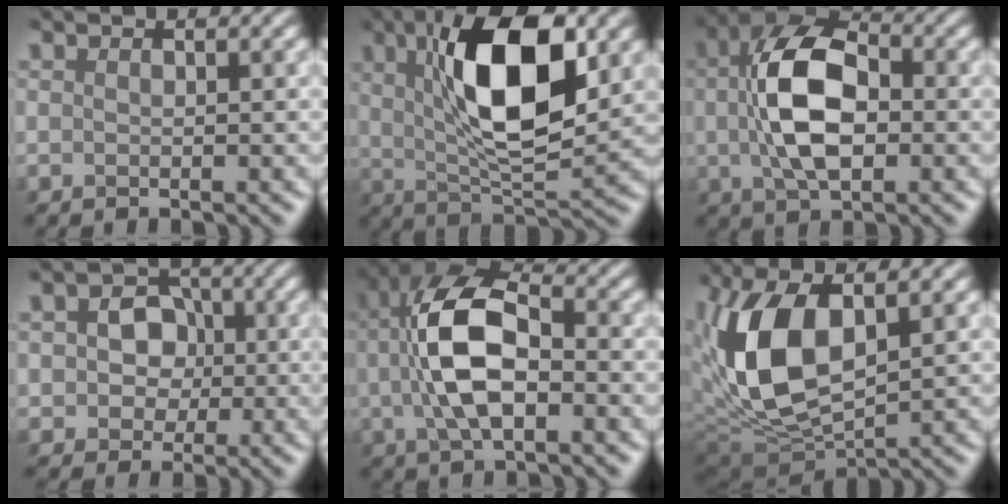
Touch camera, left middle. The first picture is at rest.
{"total": 9.1, "force": [2.6, 2.6, 8.4], "torque": [-0.159, 0.000, 0.063]}
{"total": 7.0, "force": [-0.2, 3.5, 6.1], "torque": [-0.143, 0.006, 0.010]}
{"total": 2.4, "force": [-0.4, 2.3, 0.7], "torque": [-0.015, -0.001, 0.005]}
{"total": 7.0, "force": [-0.6, 3.2, 6.2], "torque": [-0.152, 0.012, 0.004]}
{"total": 9.1, "force": [1.0, 4.7, 7.7], "torque": [-0.203, -0.004, 0.036]}